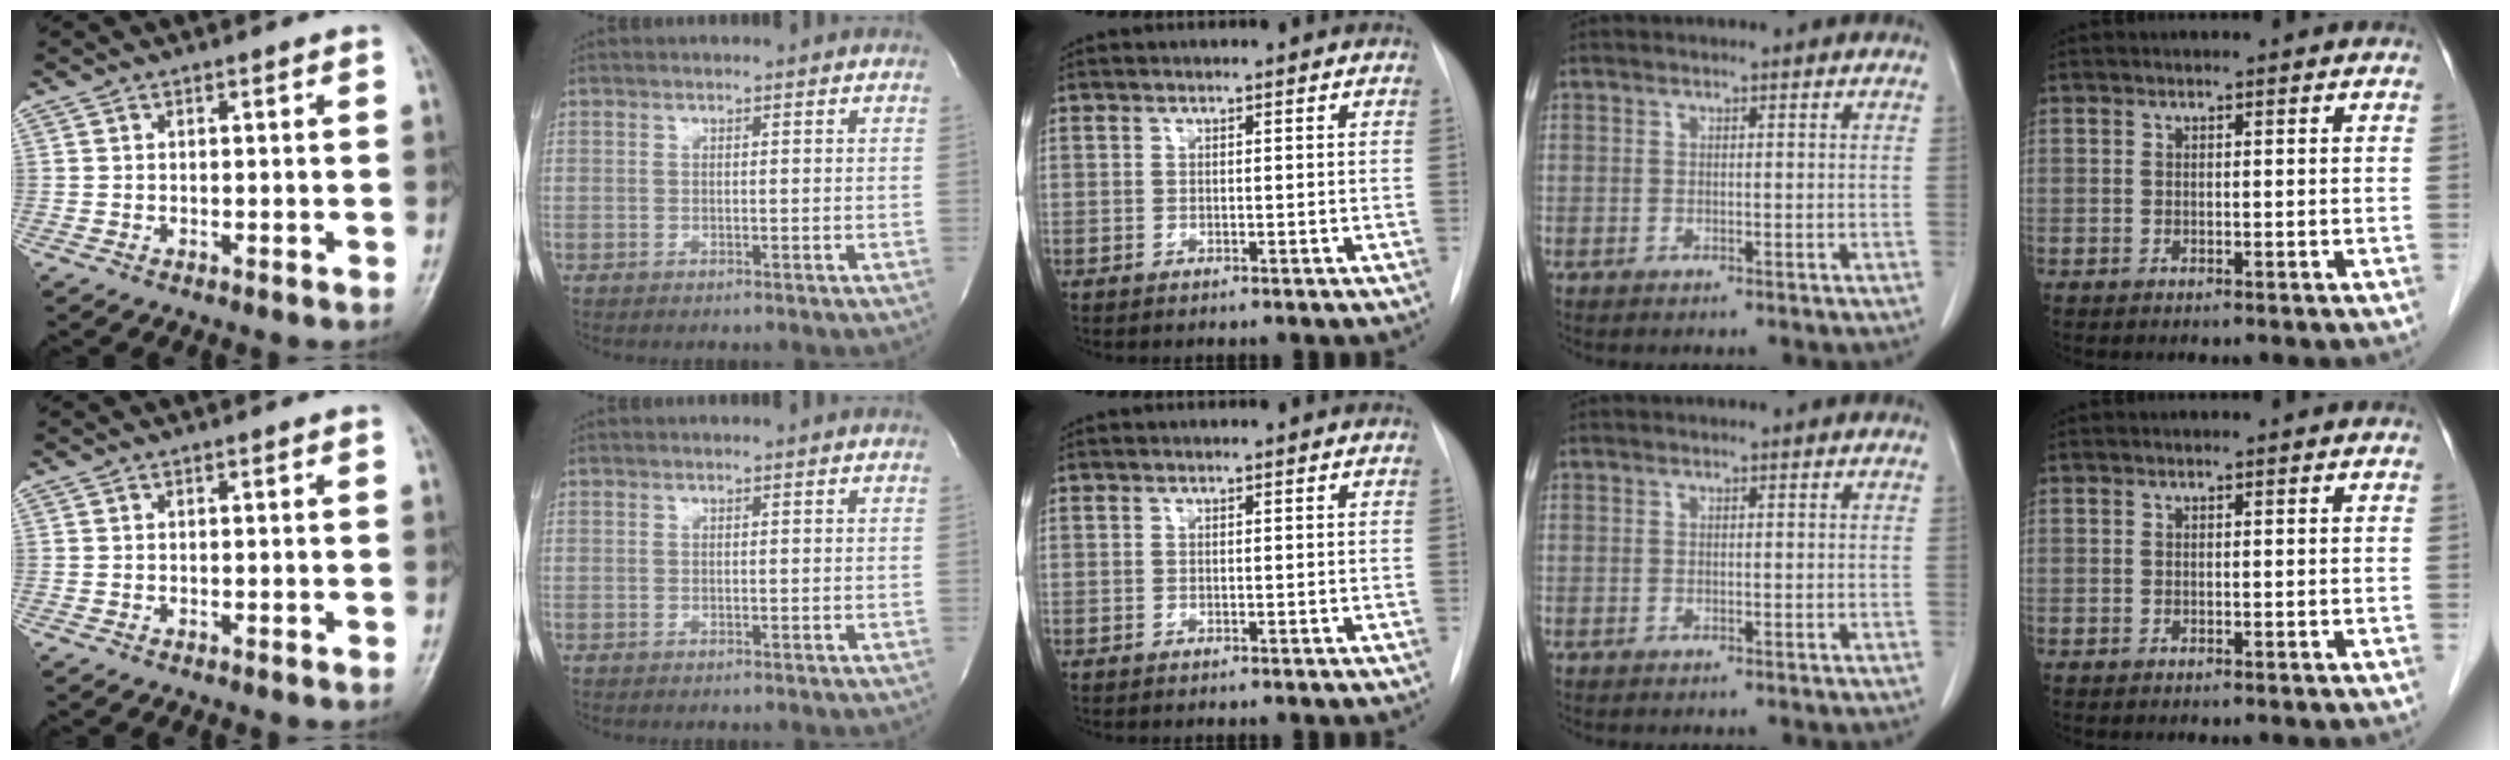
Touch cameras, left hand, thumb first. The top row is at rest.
{}